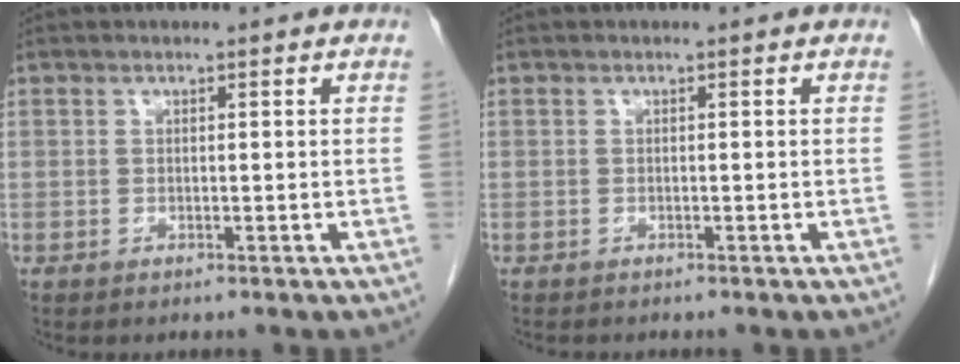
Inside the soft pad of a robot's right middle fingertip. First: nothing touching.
{"total": 1.2, "force": [-1.1, 0.3, 0.4], "torque": [-0.015, -0.005, -0.013]}